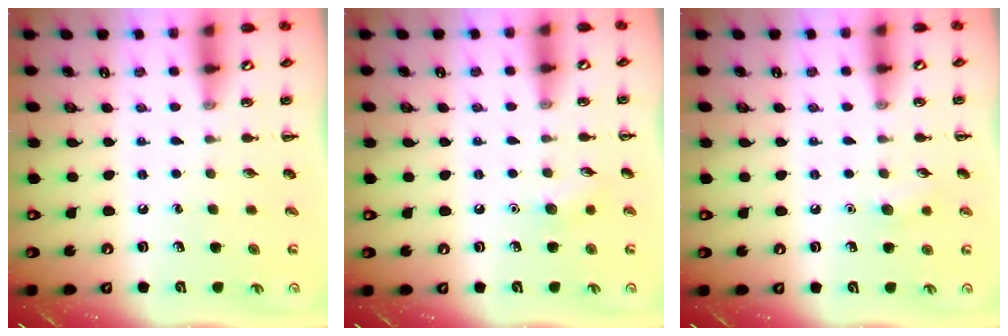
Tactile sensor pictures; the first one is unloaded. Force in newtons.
{"total": 6.0, "press": 5.8, "slide": 1.6}
{"total": 4.9, "press": 4.8, "slide": 1.3}